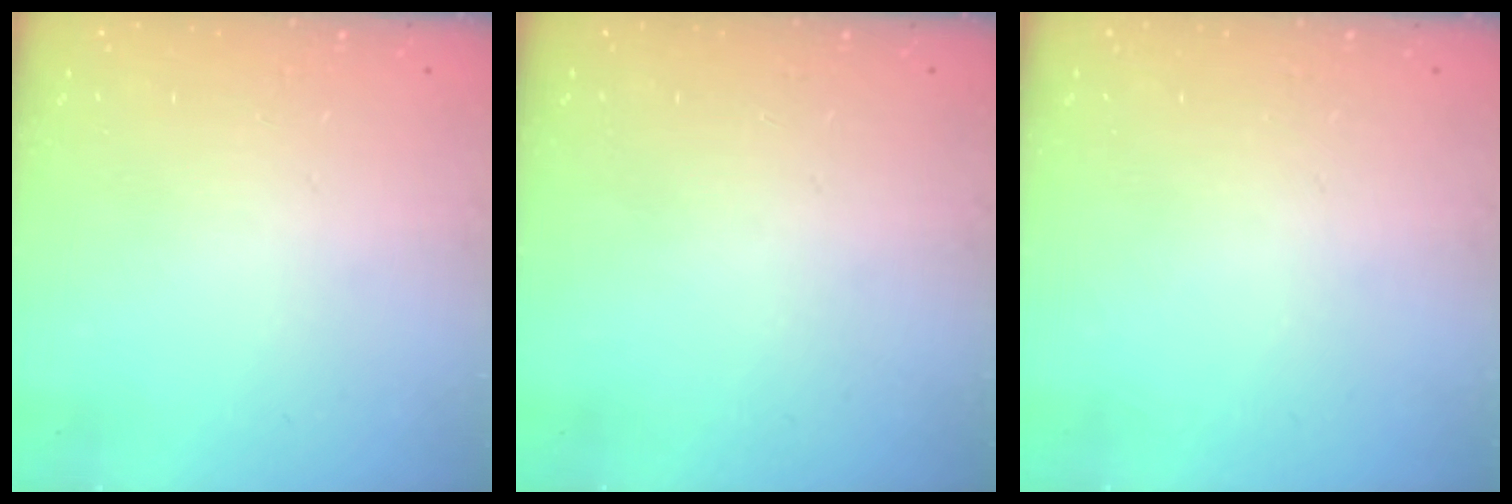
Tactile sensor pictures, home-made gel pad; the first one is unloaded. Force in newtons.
{"total": 0.0}
{"total": 0.0}